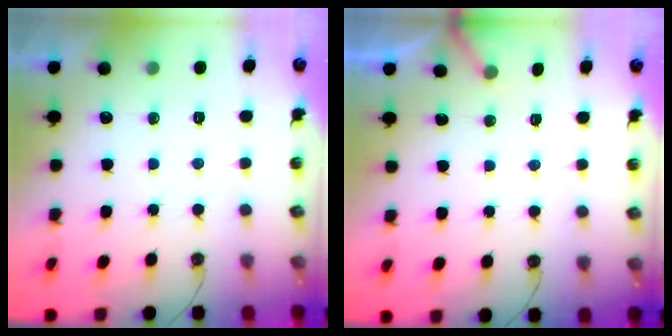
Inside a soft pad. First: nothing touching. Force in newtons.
{"total": 2.3, "press": 2.3, "slide": 0.1}